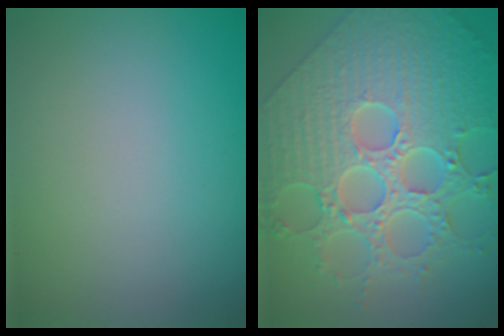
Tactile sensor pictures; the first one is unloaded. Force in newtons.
{"total": 9.5, "press": 7.1, "slide": 6.3}